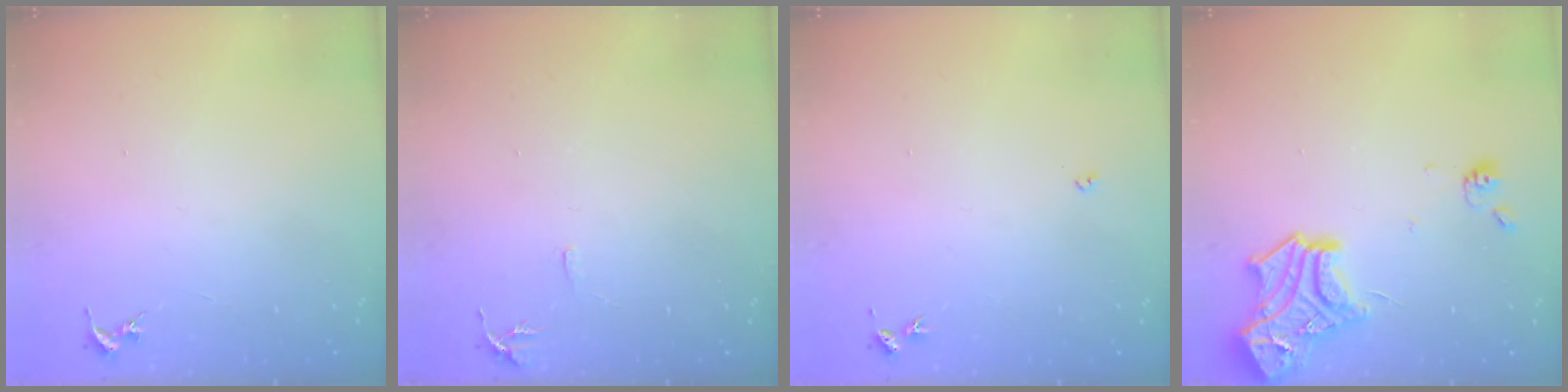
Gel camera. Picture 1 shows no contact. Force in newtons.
{"total": 6.0, "press": 5.9, "slide": 0.7}
{"total": 2.7, "press": 2.7, "slide": 0.5}
{"total": 16.2, "press": 16.2, "slide": 1.5}